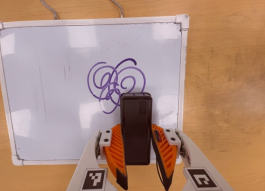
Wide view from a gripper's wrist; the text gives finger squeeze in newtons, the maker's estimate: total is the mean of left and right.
{"total": 4.5, "left": 3.3, "right": 5.6}